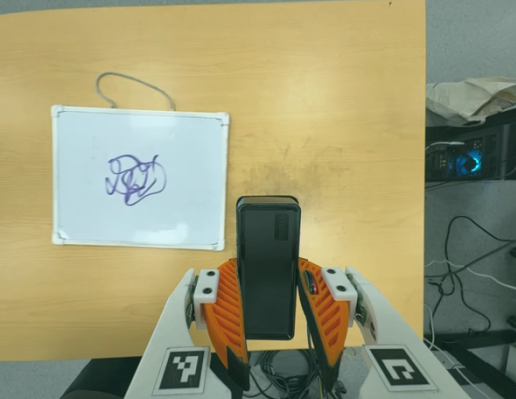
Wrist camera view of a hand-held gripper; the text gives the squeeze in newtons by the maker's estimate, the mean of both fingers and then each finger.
{"total": 4.3, "left": 3.0, "right": 5.7}